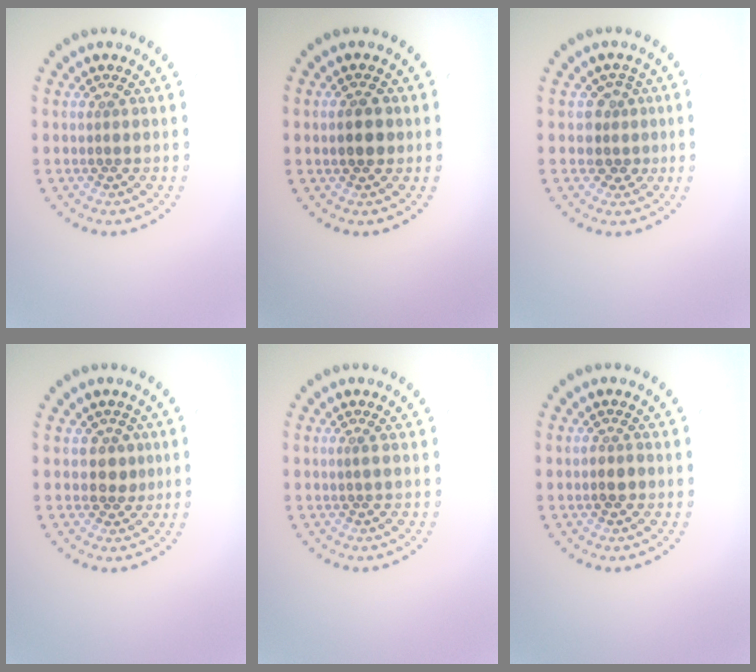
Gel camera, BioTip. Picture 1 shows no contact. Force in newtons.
{"total": 2.4, "press": 2.4, "slide": 0.2}
{"total": 2.2, "press": 1.7, "slide": 1.4}
{"total": 1.7, "press": 1.5, "slide": 0.8}
{"total": 0.5, "press": 0.1, "slide": 0.5}
{"total": 1.2, "press": 1.1, "slide": 0.5}